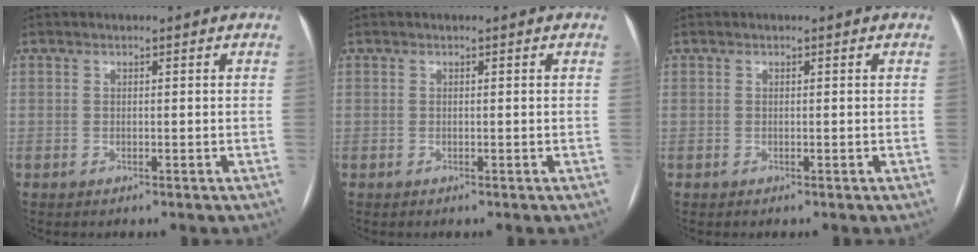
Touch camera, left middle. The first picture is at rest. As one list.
[{"total": 0.0}, {"total": 0.0}]